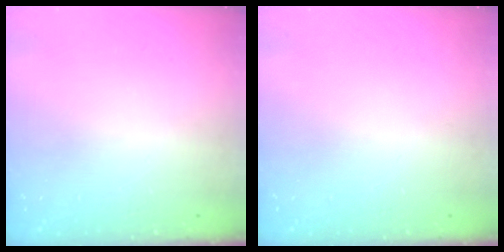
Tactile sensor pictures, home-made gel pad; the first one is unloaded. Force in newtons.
{"total": 0.0}